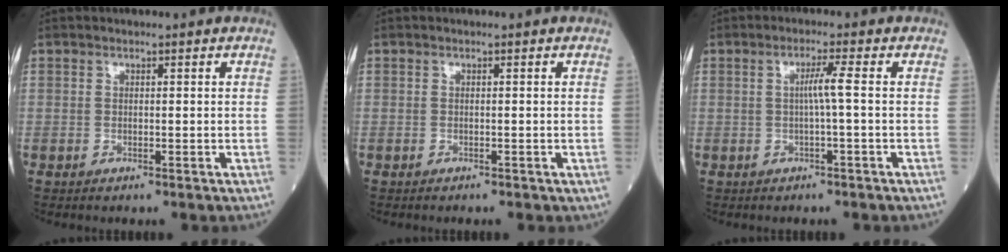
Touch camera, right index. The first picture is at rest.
{"total": 0.8, "force": [-0.7, 0.4, 0.3], "torque": [-0.007, 0.001, -0.007]}
{"total": 2.6, "force": [0.1, -0.7, 2.5], "torque": [-0.043, 0.004, 0.002]}